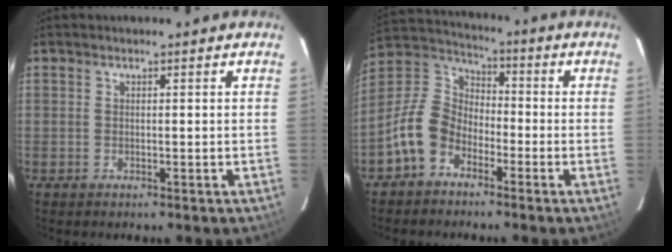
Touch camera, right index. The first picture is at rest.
{"total": 10.3, "force": [-5.7, 7.0, 5.0], "torque": [-0.111, 0.025, -0.117]}